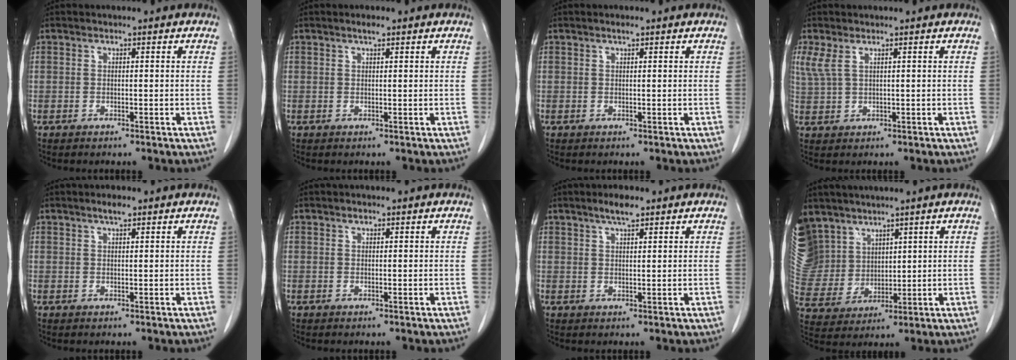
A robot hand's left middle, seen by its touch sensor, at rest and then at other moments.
{"total": 1.1, "force": [0.8, 0.1, 0.7], "torque": [-0.014, 0.001, 0.016]}
{"total": 0.7, "force": [0.6, 0.0, 0.4], "torque": [-0.011, -0.001, 0.011]}
{"total": 2.9, "force": [1.7, 1.2, 2.1], "torque": [-0.062, 0.012, 0.047]}
{"total": 1.7, "force": [1.3, 0.3, 1.1], "torque": [-0.023, 0.002, 0.024]}
{"total": 0.6, "force": [0.5, 0.3, 0.3], "torque": [-0.005, -0.001, 0.008]}
{"total": 3.2, "force": [2.4, 0.6, 2.1], "torque": [-0.041, 0.004, 0.043]}
{"total": 14.8, "force": [10.6, 9.8, 3.0], "torque": [-0.104, 0.024, 0.232]}